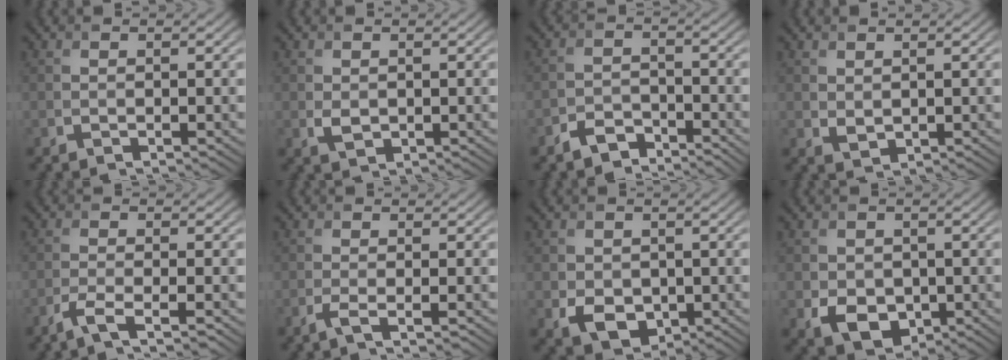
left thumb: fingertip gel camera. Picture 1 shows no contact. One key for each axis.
{"total": 1.6, "fx": 0.1, "fy": 1.2, "fz": 1.0, "tx": -0.023, "ty": -0.005, "tz": 0.007}
{"total": 3.6, "fx": -3.1, "fy": 1.4, "fz": 1.1, "tx": -0.020, "ty": 0.001, "tz": -0.068}
{"total": 1.5, "fx": 0.8, "fy": 1.0, "fz": 0.8, "tx": -0.019, "ty": -0.005, "tz": 0.020}
{"total": 3.3, "fx": -2.1, "fy": 0.6, "fz": 2.5, "tx": -0.044, "ty": 0.002, "tz": -0.059}
{"total": 1.9, "fx": -1.0, "fy": 0.2, "fz": 1.6, "tx": -0.034, "ty": 0.001, "tz": -0.029}
{"total": 4.0, "fx": -0.8, "fy": 3.2, "fz": 2.3, "tx": -0.051, "ty": -0.016, "tz": -0.010}
{"total": 4.7, "fx": -1.2, "fy": 3.7, "fz": 2.7, "tx": -0.057, "ty": -0.016, "tz": -0.019}